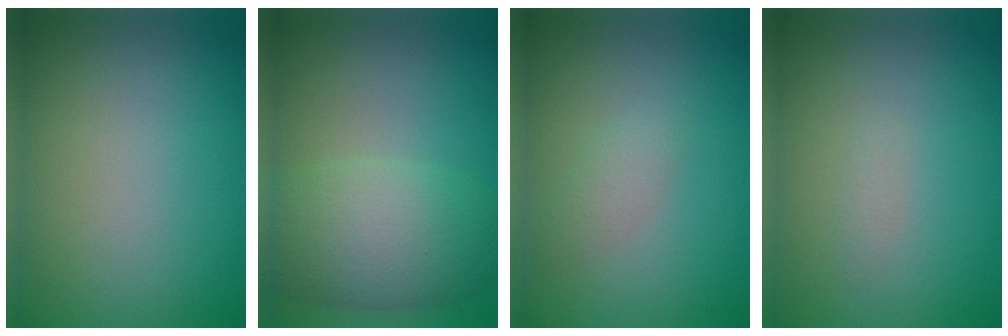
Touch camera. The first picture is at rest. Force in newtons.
{"total": 6.7, "press": 6.6, "slide": 0.3}
{"total": 1.4, "press": 1.4, "slide": 0.0}
{"total": 0.6, "press": 0.6, "slide": 0.0}